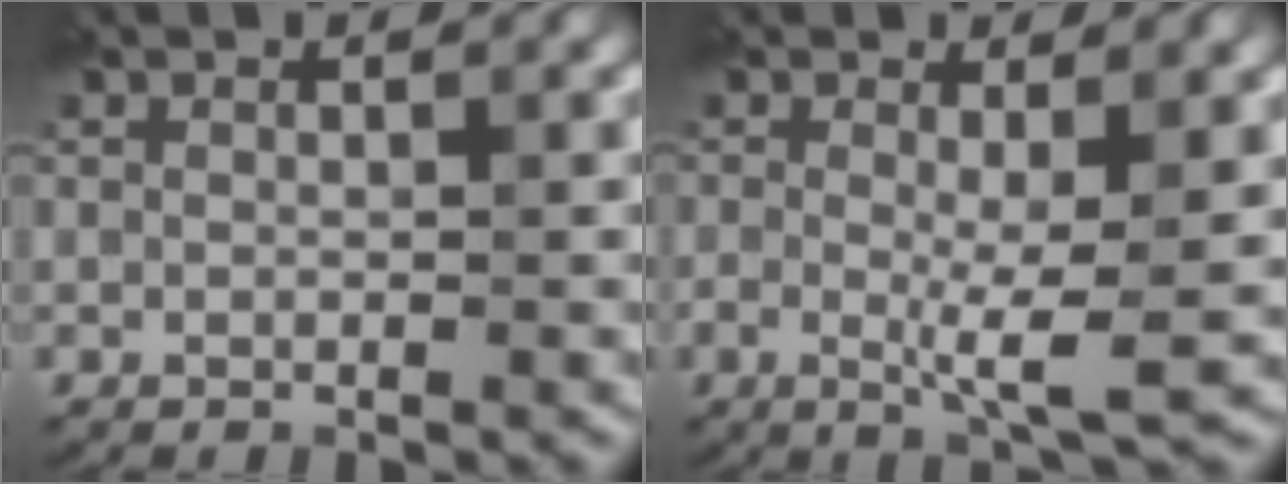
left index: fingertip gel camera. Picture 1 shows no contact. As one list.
[{"total": 4.0, "force": [-0.2, 0.6, 3.9], "torque": [-0.072, -0.011, -0.005]}]